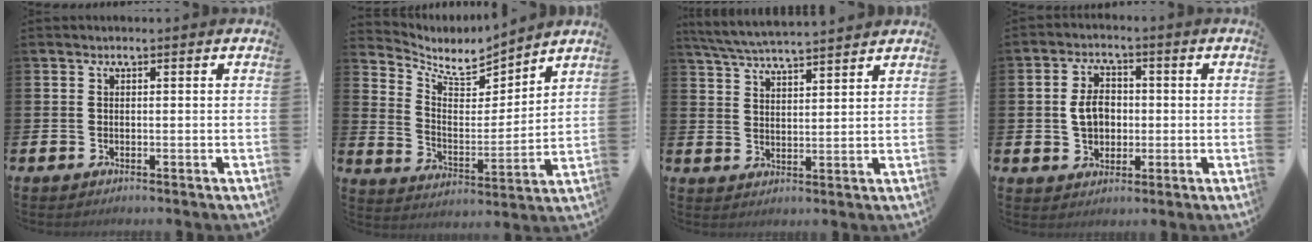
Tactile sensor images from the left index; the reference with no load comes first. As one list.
[{"total": 6.2, "force": [5.8, 2.0, 1.0], "torque": [-0.052, -0.051, 0.097]}, {"total": 5.6, "force": [5.4, 0.1, 1.2], "torque": [-0.042, -0.029, 0.097]}, {"total": 4.9, "force": [0.1, 3.7, 3.2], "torque": [-0.051, 0.008, -0.006]}]